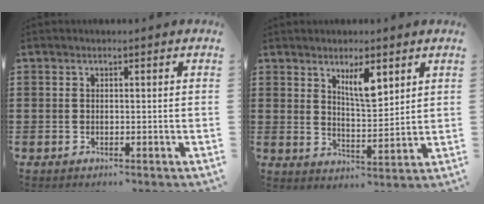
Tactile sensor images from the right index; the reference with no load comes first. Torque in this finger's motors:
{"motor_torque": [0.36, 0.14, 0.18, 0.06]}